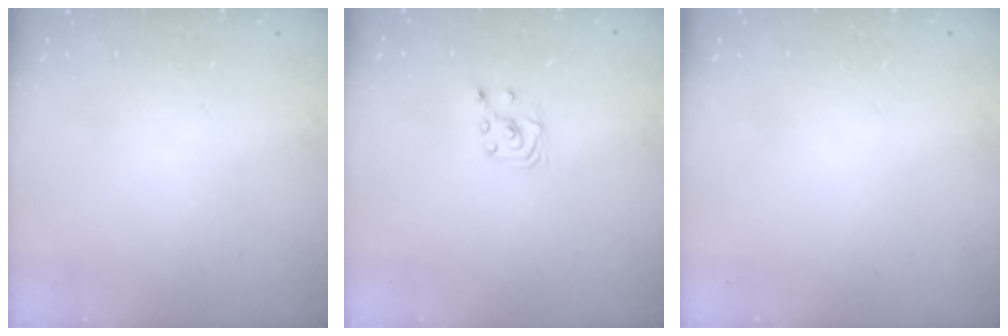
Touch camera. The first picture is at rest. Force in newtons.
{"total": 2.0, "press": 2.0, "slide": 0.2}
{"total": 0.0}